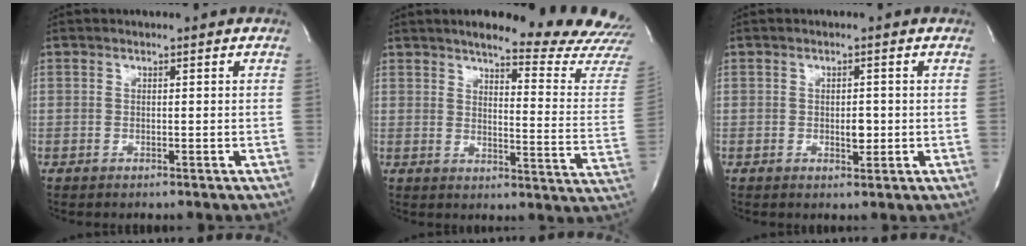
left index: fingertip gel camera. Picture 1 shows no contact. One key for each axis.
{"total": 18.8, "fx": 17.3, "fy": 0.1, "fz": 7.4, "tx": -0.095, "ty": -0.106, "tz": 0.194}
{"total": 2.0, "fx": -1.0, "fy": 1.0, "fz": 1.4, "tx": -0.021, "ty": -0.010, "tz": -0.013}